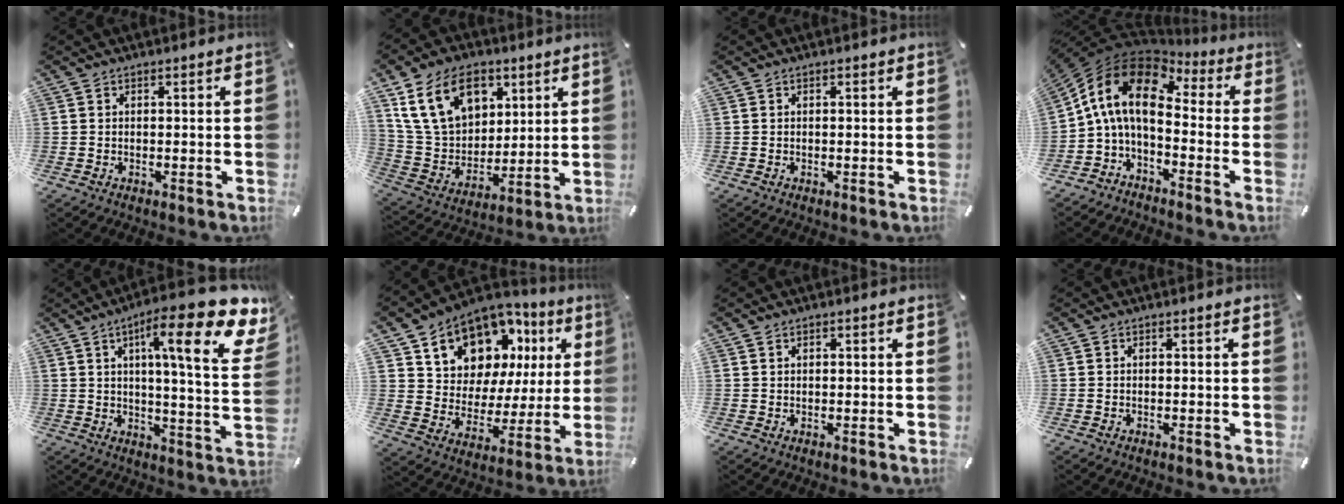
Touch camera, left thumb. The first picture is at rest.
{"total": 17.7, "force": [8.5, 12.5, 9.3], "torque": [-0.186, -0.023, 0.161]}
{"total": 0.0}
{"total": 12.2, "force": [0.5, 7.3, 9.8], "torque": [-0.213, 0.007, 0.000]}
{"total": 21.9, "force": [10.5, 4.7, 18.6], "torque": [-0.276, -0.058, 0.147]}
{"total": 12.9, "force": [8.9, 8.7, 3.4], "torque": [-0.073, -0.074, 0.164]}
{"total": 0.7, "force": [0.4, 0.5, 0.3], "torque": [-0.006, 0.001, 0.008]}
{"total": 0.0}